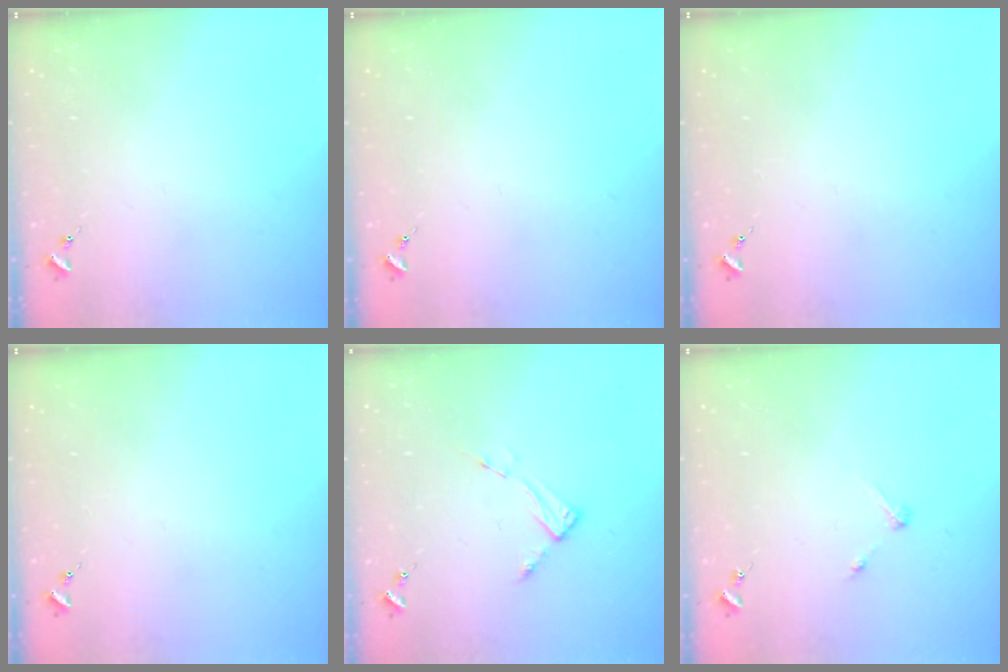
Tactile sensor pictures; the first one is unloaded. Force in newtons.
{"total": 0.0}
{"total": 0.0}
{"total": 0.0}
{"total": 4.4, "press": 4.3, "slide": 0.5}
{"total": 2.7, "press": 2.7, "slide": 0.3}